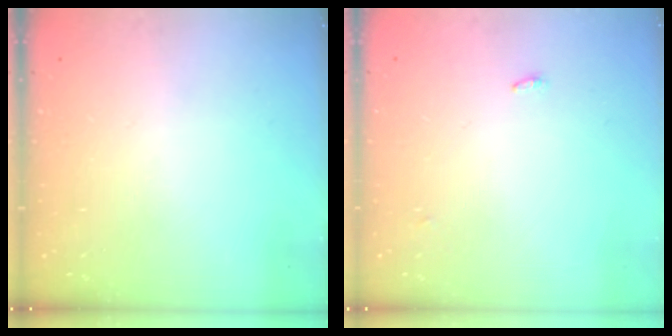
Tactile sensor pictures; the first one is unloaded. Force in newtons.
{"total": 6.3, "press": 2.7, "slide": 5.7}